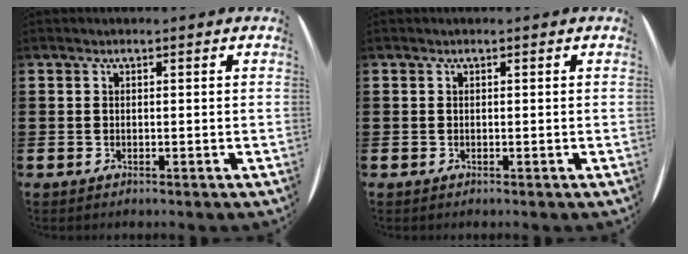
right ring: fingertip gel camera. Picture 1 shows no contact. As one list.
[{"total": 0.0}]